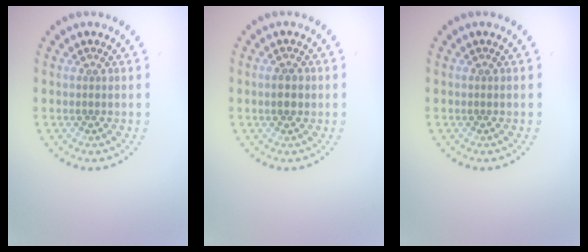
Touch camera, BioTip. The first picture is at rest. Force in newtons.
{"total": 1.7, "press": 1.7, "slide": 0.1}
{"total": 0.0}